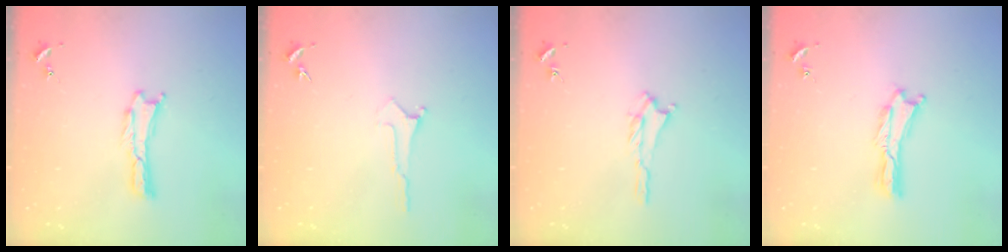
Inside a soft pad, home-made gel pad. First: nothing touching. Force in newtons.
{"total": 0.0}
{"total": 1.2, "press": 1.1, "slide": 0.5}
{"total": 0.6, "press": 0.5, "slide": 0.2}